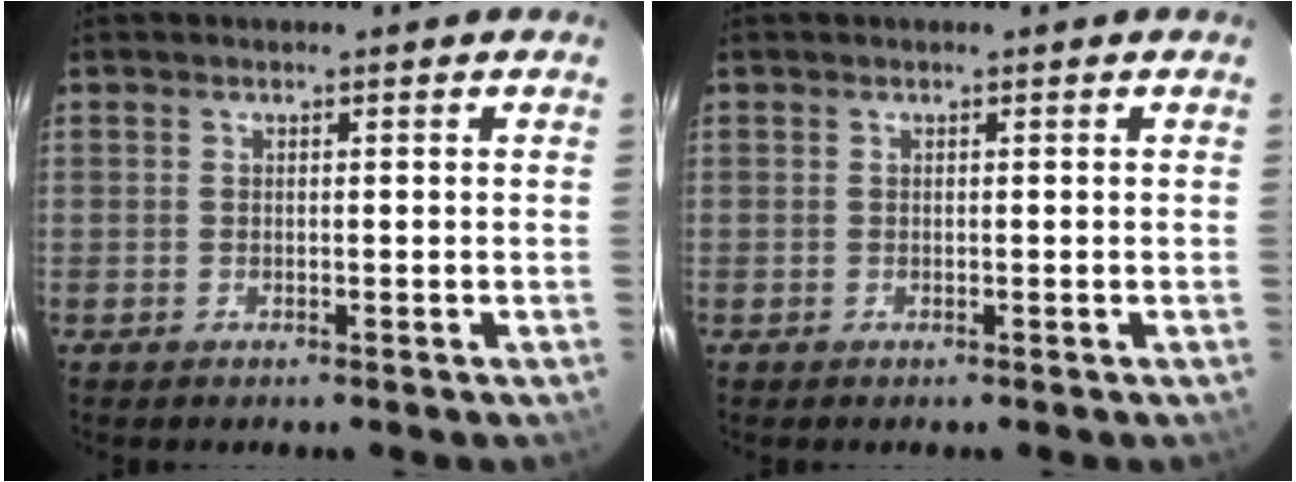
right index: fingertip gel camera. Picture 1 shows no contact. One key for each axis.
{"total": 0.0}